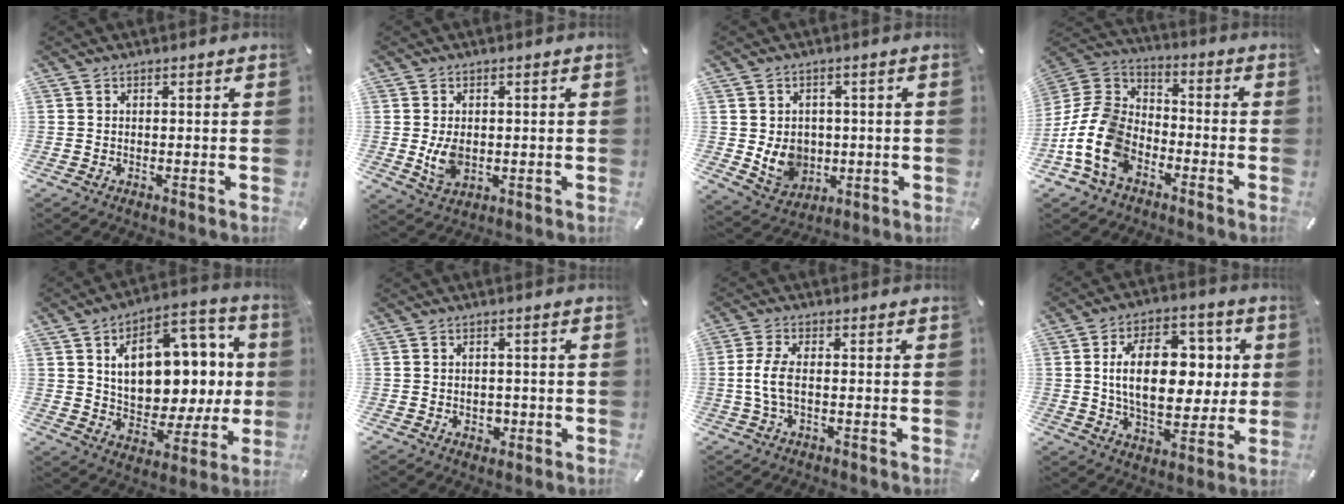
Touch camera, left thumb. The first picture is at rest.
{"total": 5.9, "force": [-0.3, 4.2, 4.2], "torque": [-0.092, -0.011, -0.011]}
{"total": 8.0, "force": [-0.1, 7.4, 3.0], "torque": [-0.062, 0.002, 0.005]}
{"total": 14.3, "force": [-7.6, 9.8, 7.2], "torque": [-0.172, 0.033, -0.145]}
{"total": 19.1, "force": [4.8, 12.4, 13.7], "torque": [-0.190, -0.020, 0.088]}
{"total": 2.4, "force": [-0.5, 2.1, 1.1], "torque": [-0.012, -0.001, -0.011]}
{"total": 5.6, "force": [-0.5, 1.9, 5.2], "torque": [-0.119, -0.006, -0.017]}
{"total": 18.7, "force": [2.4, 11.6, 14.5], "torque": [-0.244, 0.005, 0.038]}